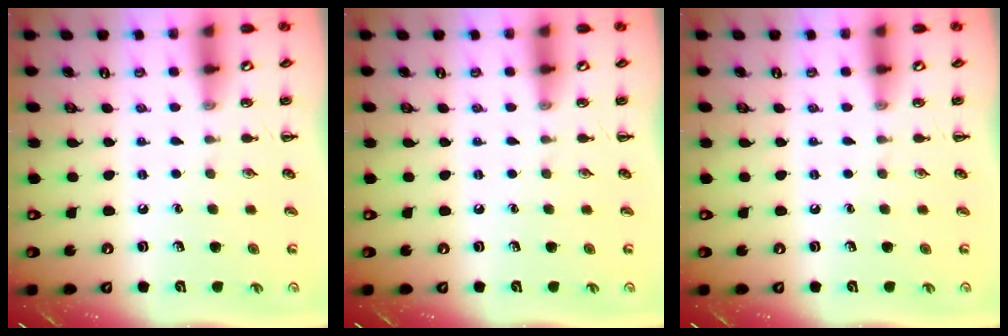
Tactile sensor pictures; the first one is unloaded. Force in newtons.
{"total": 0.0}
{"total": 0.0}